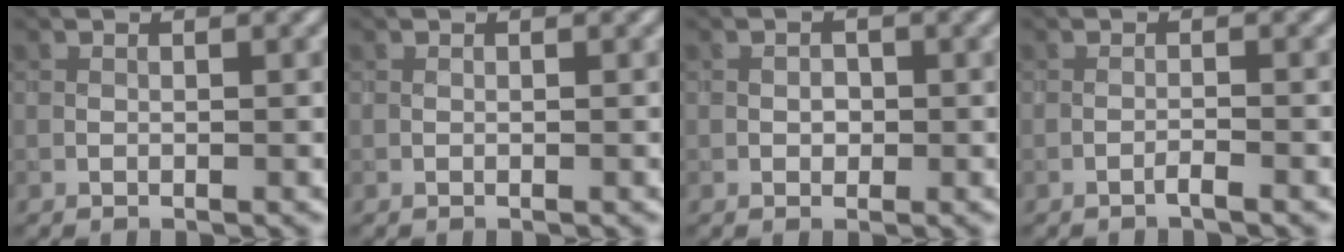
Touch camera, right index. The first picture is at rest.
{"total": 0.0}
{"total": 0.9, "force": [-0.1, 0.7, 0.5], "torque": [-0.005, -0.002, -0.004]}
{"total": 0.9, "force": [-0.7, 0.0, 0.6], "torque": [-0.009, 0.005, -0.016]}